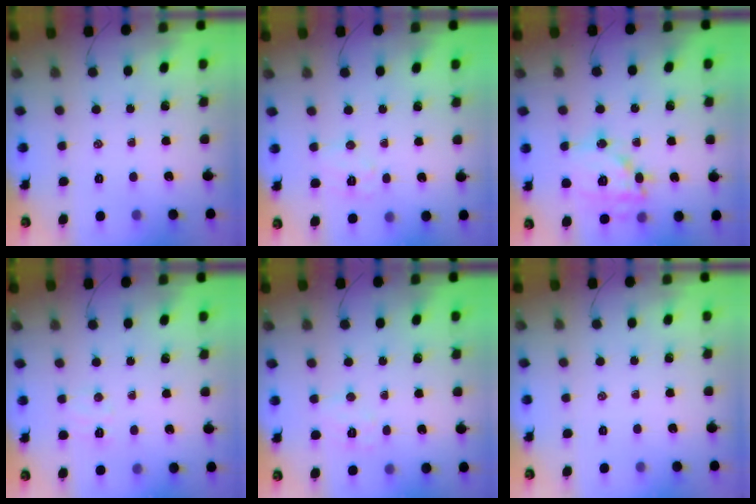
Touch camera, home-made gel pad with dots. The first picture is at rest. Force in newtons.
{"total": 7.3, "press": 7.2, "slide": 0.9}
{"total": 15.4, "press": 15.3, "slide": 1.7}
{"total": 4.2, "press": 4.1, "slide": 1.0}
{"total": 6.5, "press": 6.4, "slide": 1.2}
{"total": 0.0}